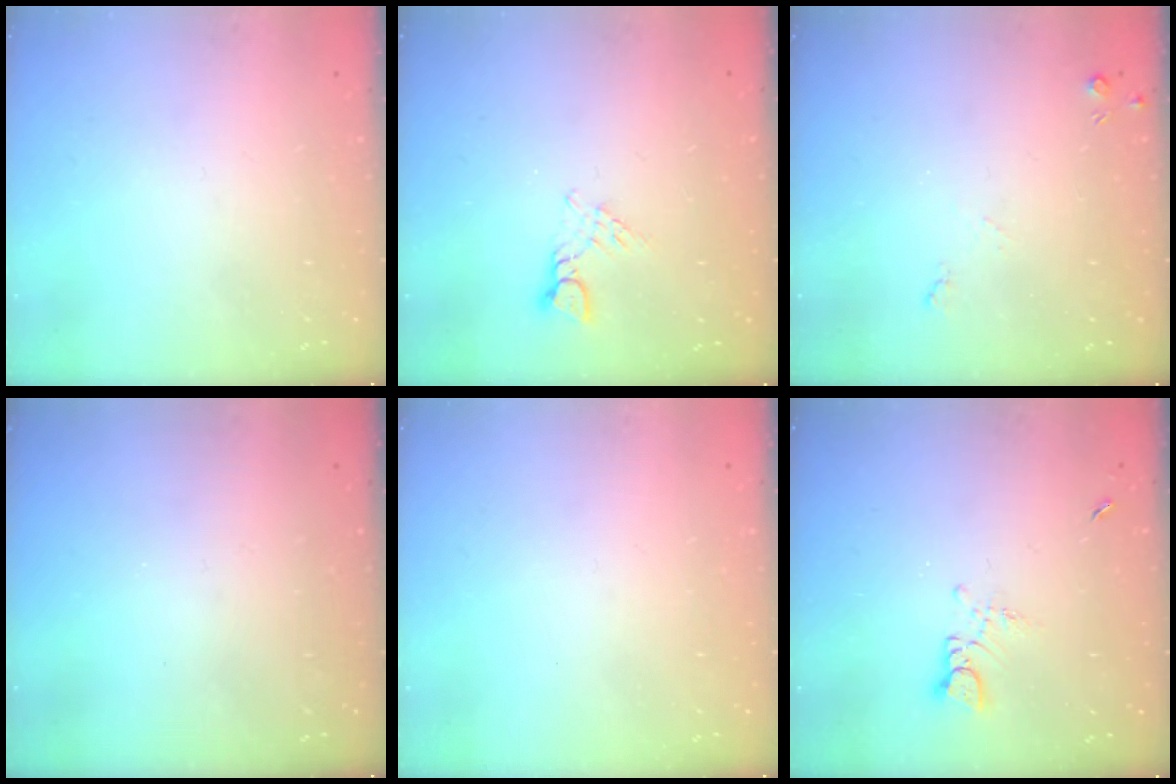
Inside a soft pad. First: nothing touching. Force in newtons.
{"total": 3.0, "press": 3.0, "slide": 0.4}
{"total": 4.0, "press": 3.9, "slide": 0.6}
{"total": 0.0}
{"total": 0.0}
{"total": 2.7, "press": 2.7, "slide": 0.2}